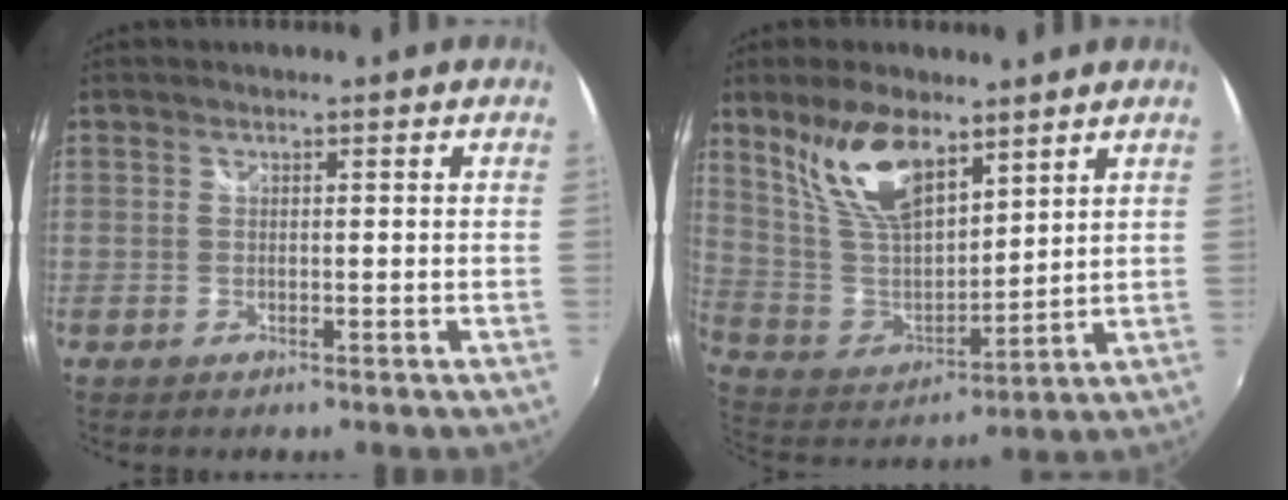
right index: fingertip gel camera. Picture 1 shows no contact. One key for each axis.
{"total": 15.3, "fx": 9.5, "fy": 6.6, "fz": 10.1, "tx": -0.193, "ty": 0.009, "tz": 0.196}